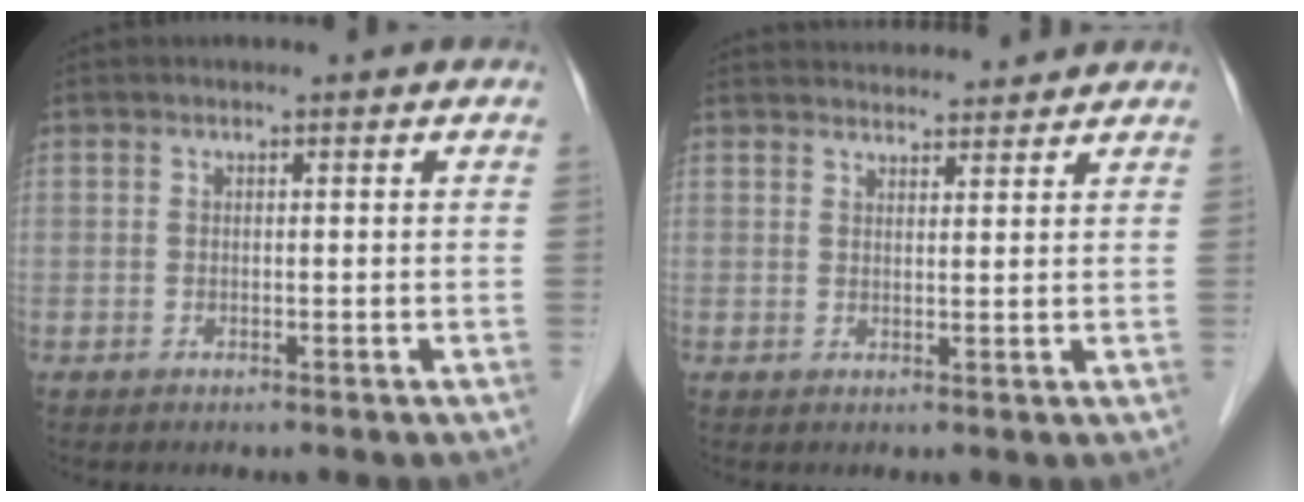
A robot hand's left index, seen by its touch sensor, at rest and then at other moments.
{"total": 7.3, "force": [7.2, 1.1, 0.9], "torque": [-0.011, 0.026, 0.093]}